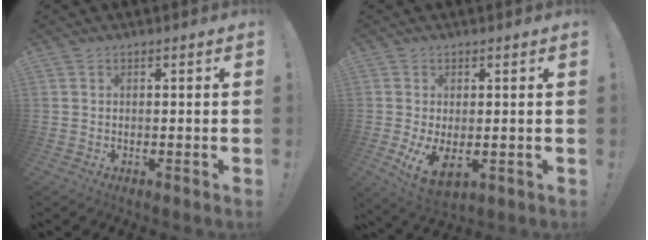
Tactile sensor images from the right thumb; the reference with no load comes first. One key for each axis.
{"total": 7.4, "fx": 0.2, "fy": 3.8, "fz": 6.3, "tx": -0.110, "ty": -0.016, "tz": 0.011}